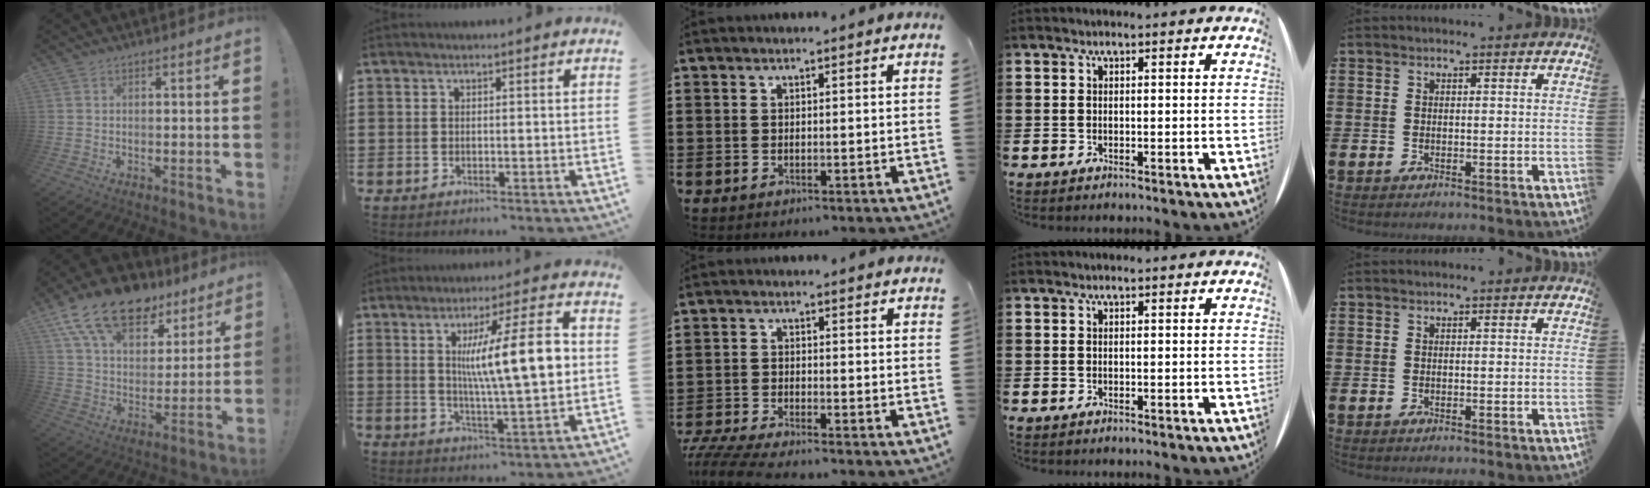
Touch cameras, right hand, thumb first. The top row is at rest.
{"thumb": {"total": 18.8, "force": [12.2, 10.4, 9.9], "torque": [-0.166, -0.076, 0.222]}, "index": {"total": 12.7, "force": [1.9, 2.1, 12.4], "torque": [-0.202, 0.000, 0.024]}, "middle": {"total": 4.2, "force": [-4.0, 0.1, 1.3], "torque": [-0.043, -0.015, -0.085]}}